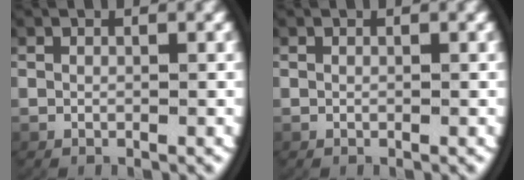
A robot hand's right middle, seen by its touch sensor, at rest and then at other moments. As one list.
[{"total": 0.0}]